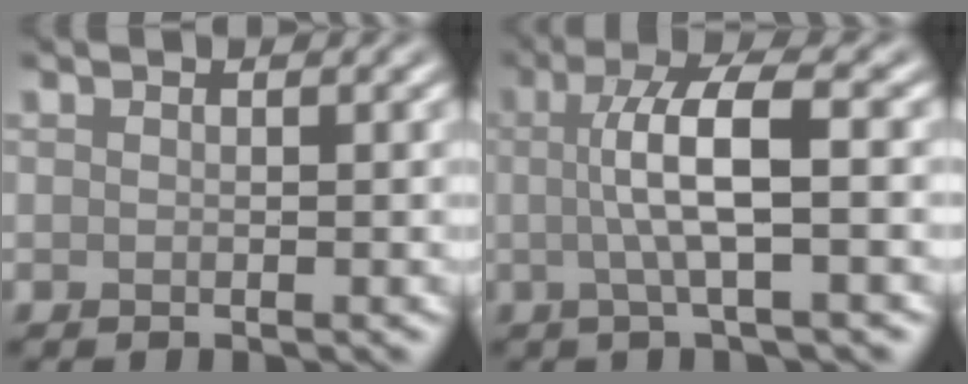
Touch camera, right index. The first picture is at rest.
{"total": 5.6, "force": [0.2, 1.2, 5.5], "torque": [-0.100, 0.008, 0.000]}